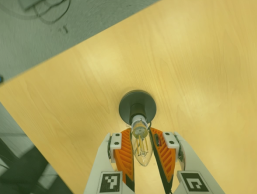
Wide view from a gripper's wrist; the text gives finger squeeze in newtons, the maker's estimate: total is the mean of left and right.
{"total": 12.7, "left": 12.9, "right": 12.5}